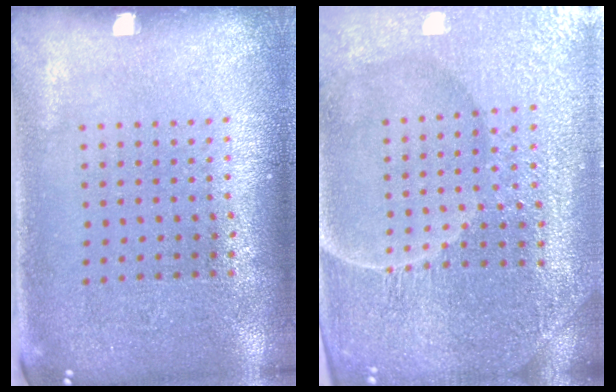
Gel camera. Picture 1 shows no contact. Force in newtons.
{"total": 5.3, "press": 5.0, "slide": 1.8}